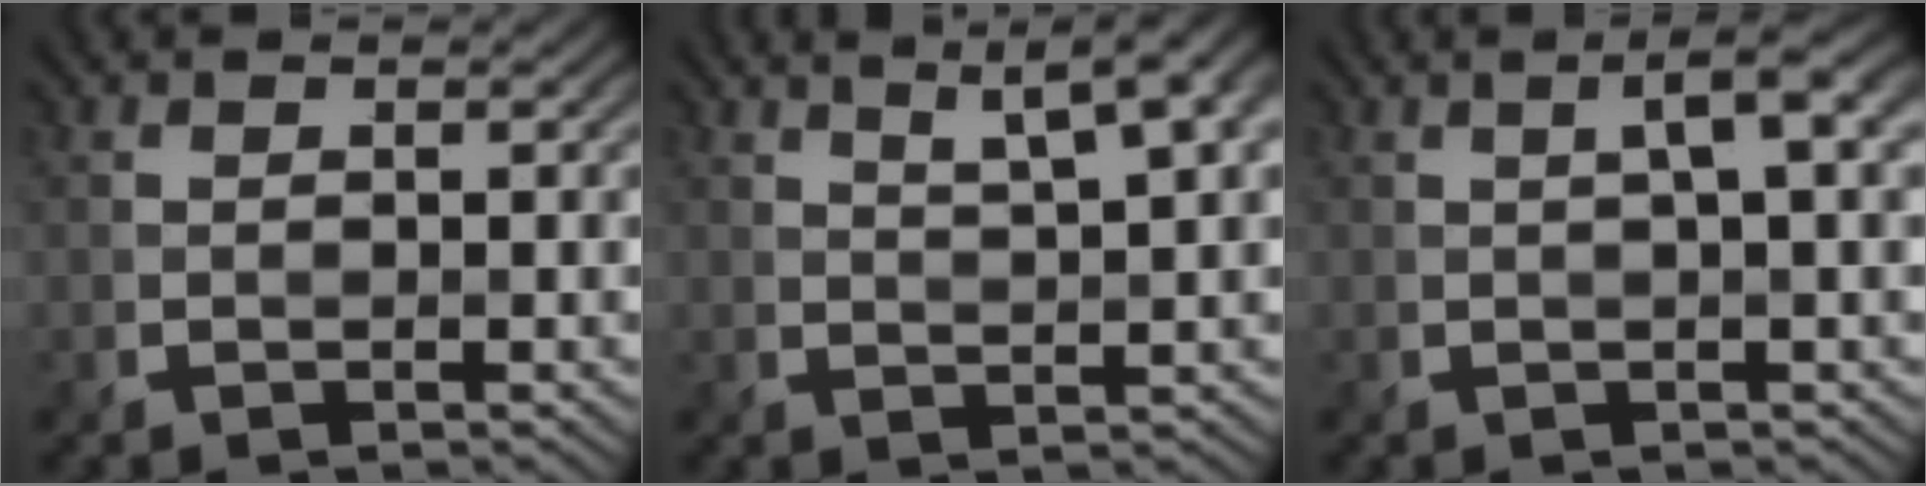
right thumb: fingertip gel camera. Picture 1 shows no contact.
{"total": 7.6, "force": [4.4, 1.9, 5.9], "torque": [-0.085, 0.017, 0.058]}
{"total": 3.8, "force": [1.0, 0.6, 3.7], "torque": [-0.057, 0.013, 0.015]}